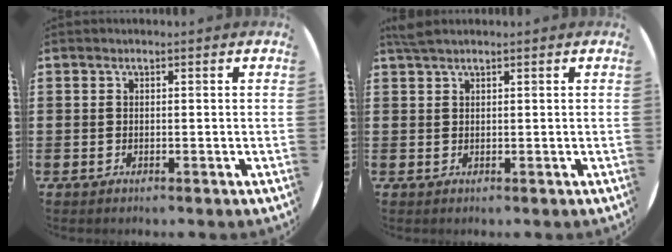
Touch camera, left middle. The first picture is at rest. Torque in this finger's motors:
{"motor_torque": [-0.44, -0.23, 0.06, 0.01]}